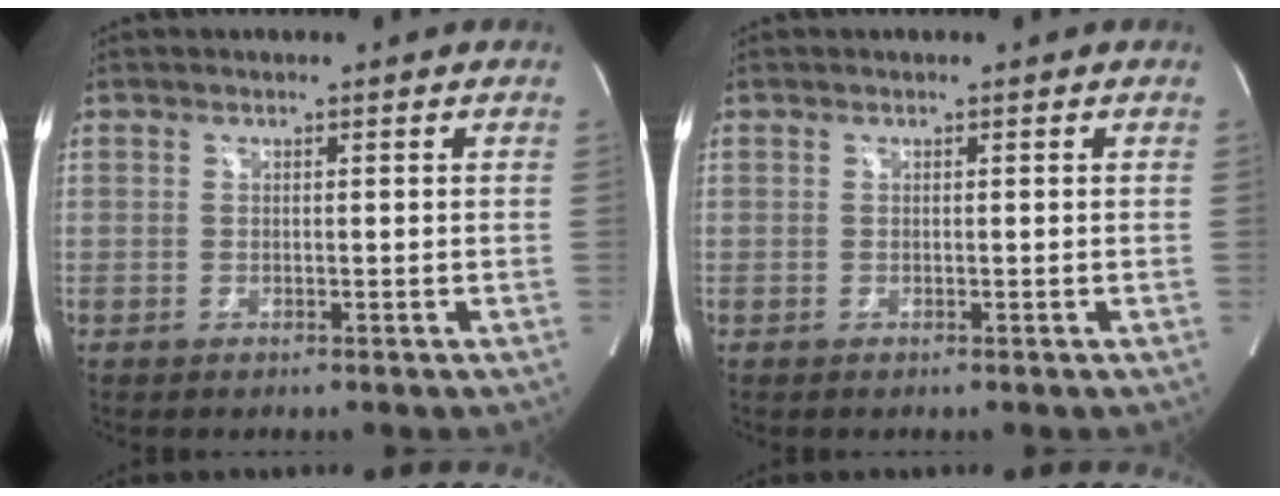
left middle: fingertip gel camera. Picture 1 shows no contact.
{"total": 0.0}